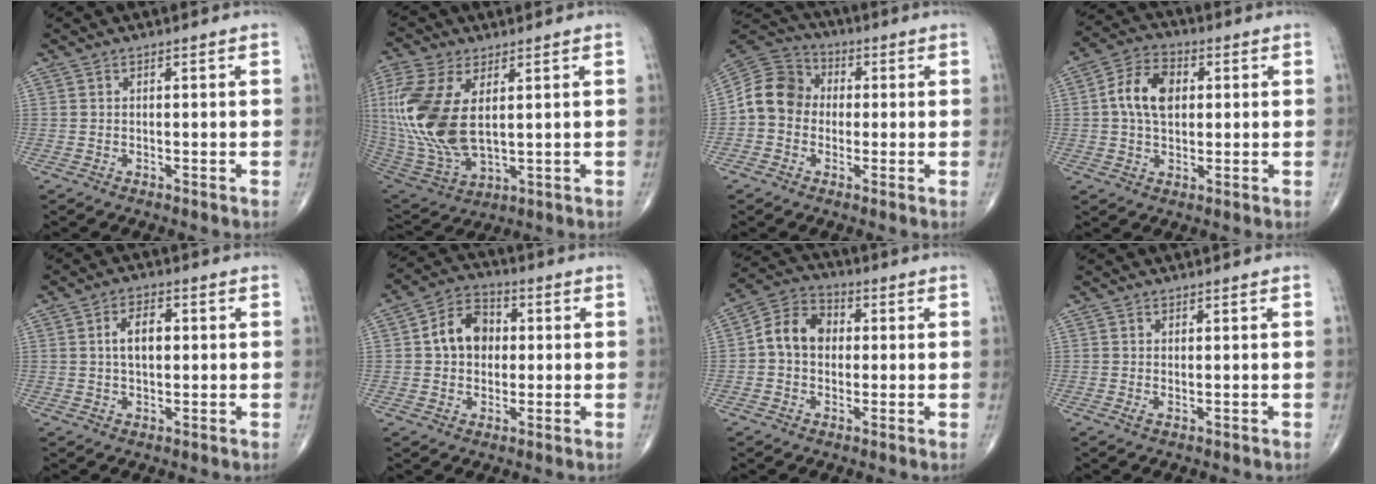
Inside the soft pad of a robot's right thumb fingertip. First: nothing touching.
{"total": 19.7, "force": [3.2, 10.4, 16.4], "torque": [-0.378, -0.021, 0.072]}
{"total": 10.0, "force": [-0.5, 8.8, 4.9], "torque": [-0.076, 0.034, -0.025]}
{"total": 9.5, "force": [1.3, 6.3, 6.9], "torque": [-0.120, 0.015, 0.018]}
{"total": 5.8, "force": [0.8, 3.3, 4.8], "torque": [-0.080, 0.008, 0.011]}
{"total": 9.5, "force": [1.0, 7.4, 5.9], "torque": [-0.074, 0.019, 0.008]}
{"total": 9.0, "force": [0.4, 7.1, 5.5], "torque": [-0.080, 0.028, -0.005]}
{"total": 0.9, "force": [0.1, 0.3, 0.8], "torque": [-0.019, -0.002, 0.003]}